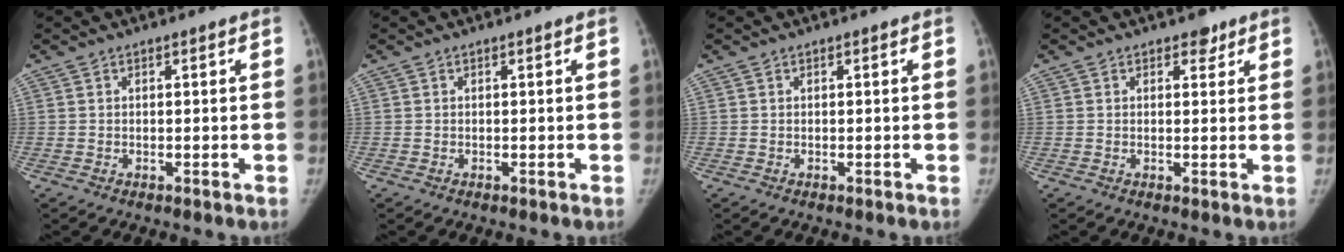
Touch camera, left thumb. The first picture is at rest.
{"total": 0.0}
{"total": 0.0}
{"total": 2.1, "force": [1.4, 1.3, 0.8], "torque": [0.005, -0.007, 0.016]}